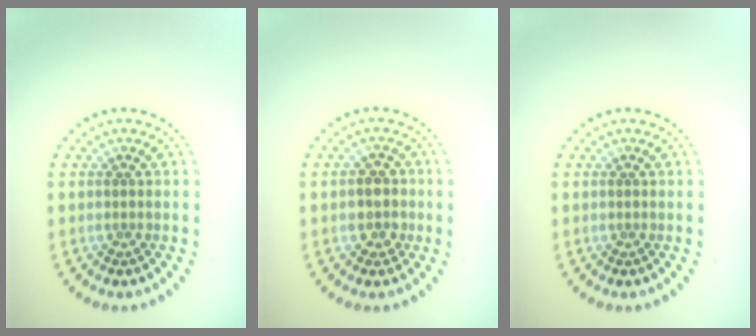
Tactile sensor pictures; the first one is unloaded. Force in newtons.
{"total": 2.2, "press": 2.0, "slide": 0.7}
{"total": 0.0}